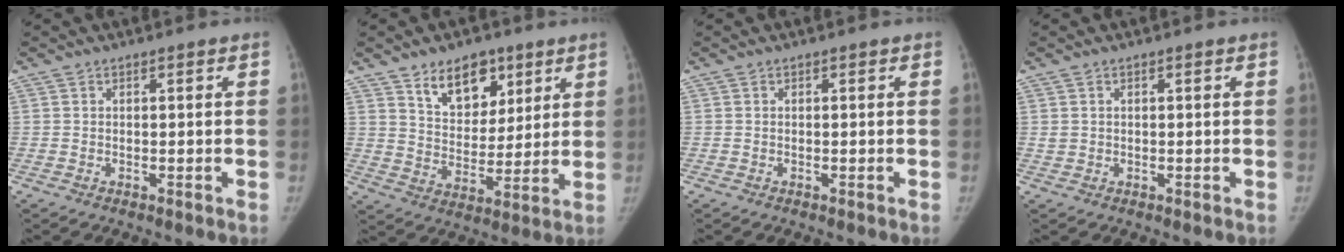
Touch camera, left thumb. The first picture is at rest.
{"total": 11.6, "force": [7.0, 7.3, 5.8], "torque": [-0.052, -0.042, 0.120]}
{"total": 0.0}
{"total": 1.0, "force": [0.2, 0.9, 0.4], "torque": [-0.002, 0.001, 0.005]}